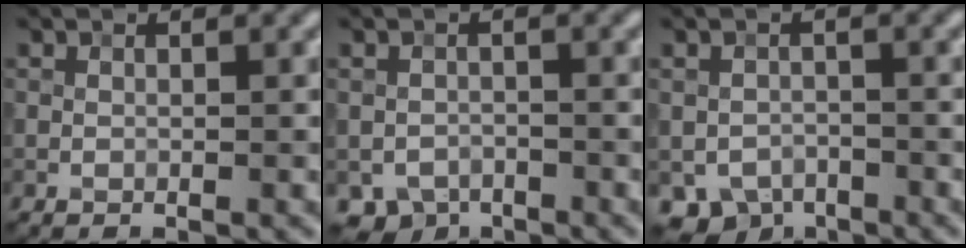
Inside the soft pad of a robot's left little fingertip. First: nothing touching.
{"total": 2.8, "force": [-1.6, 2.2, 0.7], "torque": [-0.012, -0.008, -0.029]}
{"total": 3.7, "force": [-2.2, 2.8, 1.2], "torque": [-0.020, -0.008, -0.036]}